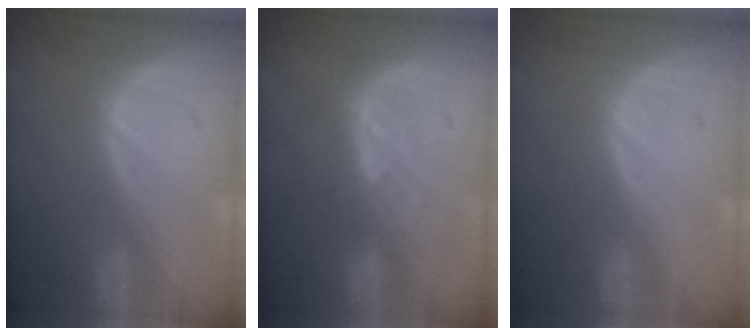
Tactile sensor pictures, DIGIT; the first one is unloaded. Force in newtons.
{"total": 2.9, "press": 2.8, "slide": 0.7}
{"total": 0.0}